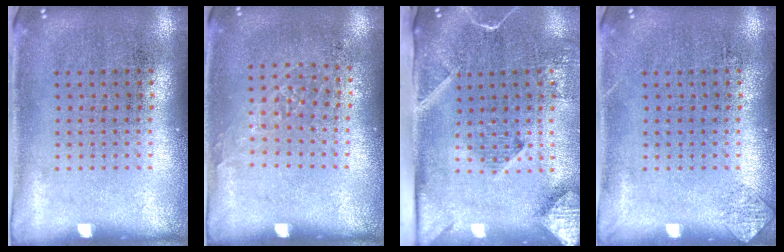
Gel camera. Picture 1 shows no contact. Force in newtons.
{"total": 0.9, "press": 0.8, "slide": 0.4}
{"total": 2.9, "press": 2.1, "slide": 2.0}
{"total": 0.8, "press": 0.8, "slide": 0.1}